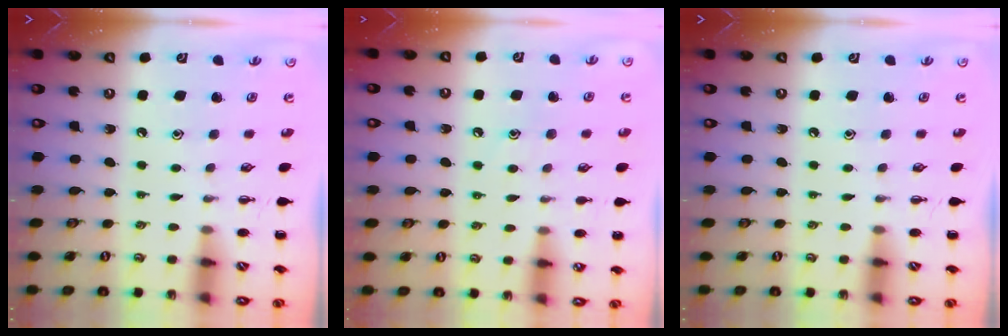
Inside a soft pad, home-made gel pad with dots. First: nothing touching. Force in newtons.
{"total": 7.3, "press": 7.1, "slide": 1.6}
{"total": 0.0}